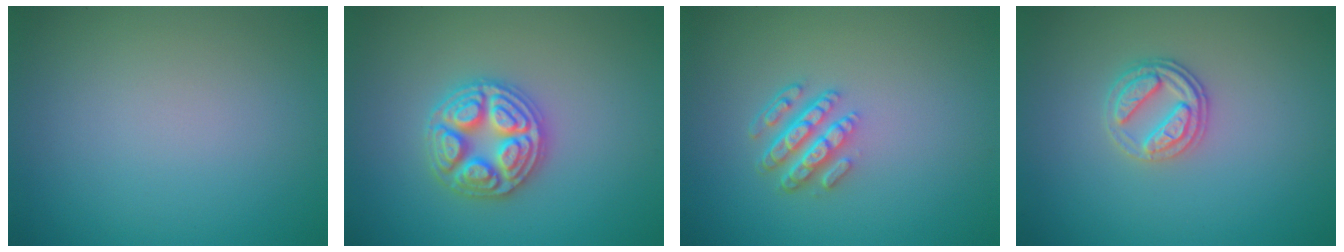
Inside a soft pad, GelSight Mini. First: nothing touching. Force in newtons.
{"total": 4.9, "press": 4.8, "slide": 0.6}
{"total": 4.2, "press": 3.1, "slide": 2.9}
{"total": 2.6, "press": 2.5, "slide": 0.8}